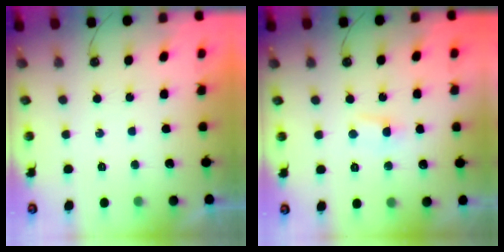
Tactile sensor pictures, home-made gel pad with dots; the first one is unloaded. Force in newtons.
{"total": 2.8, "press": 2.7, "slide": 0.6}